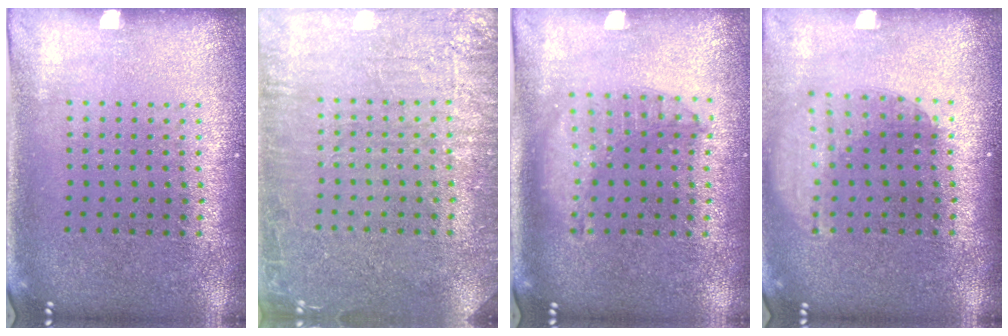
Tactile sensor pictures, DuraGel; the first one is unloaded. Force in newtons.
{"total": 4.7, "press": 4.7, "slide": 0.7}
{"total": 1.2, "press": 1.2, "slide": 0.3}
{"total": 1.6, "press": 1.2, "slide": 1.0}